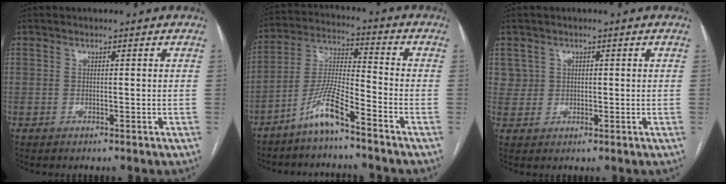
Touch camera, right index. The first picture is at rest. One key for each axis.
{"total": 8.2, "fx": -5.9, "fy": 0.3, "fz": 5.7, "tx": -0.126, "ty": -0.006, "tz": -0.120}
{"total": 2.6, "fx": 1.0, "fy": 2.3, "fz": -0.2, "tx": 0.020, "ty": 0.007, "tz": 0.014}